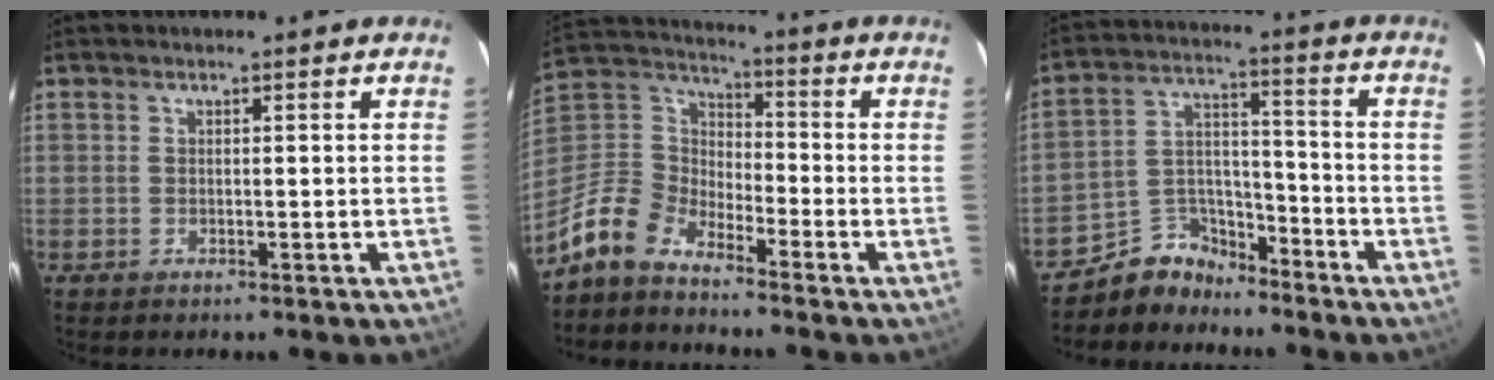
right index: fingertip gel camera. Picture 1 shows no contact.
{"total": 10.0, "force": [-7.8, 4.8, 4.1], "torque": [-0.102, 0.023, -0.171]}
{"total": 8.1, "force": [-7.0, 4.1, 0.7], "torque": [-0.018, 0.047, -0.130]}